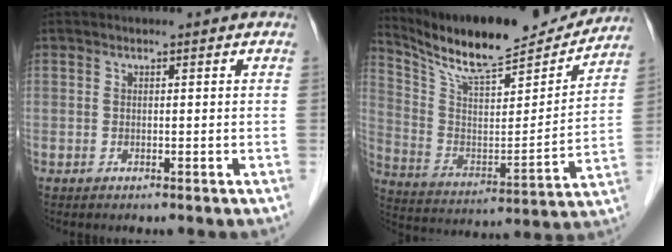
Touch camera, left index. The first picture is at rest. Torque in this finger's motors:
{"motor_torque": [0.37, -0.20, 0.40, 0.11]}